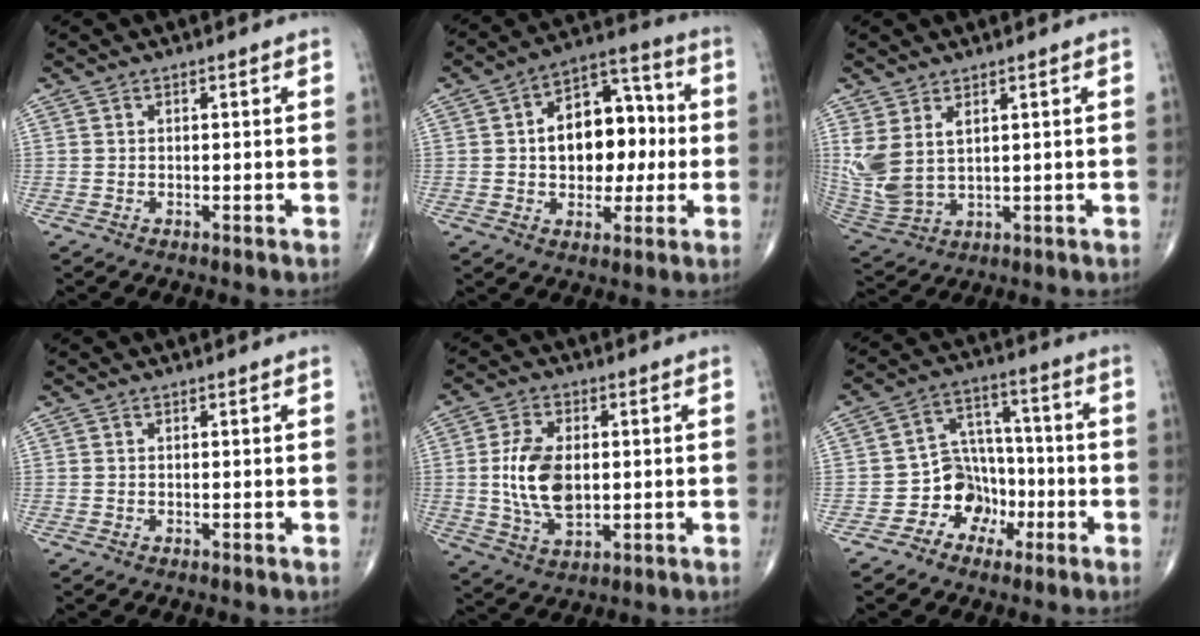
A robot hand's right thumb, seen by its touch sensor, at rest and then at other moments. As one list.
[{"total": 15.3, "force": [0.6, 10.1, 11.4], "torque": [-0.122, 0.035, 0.007]}, {"total": 9.1, "force": [3.0, 5.0, 7.1], "torque": [-0.167, -0.011, 0.078]}, {"total": 0.0}, {"total": 11.1, "force": [0.4, 6.5, 9.0], "torque": [-0.169, -0.005, 0.013]}, {"total": 9.0, "force": [-3.7, 7.4, 3.4], "torque": [-0.006, 0.052, -0.068]}]